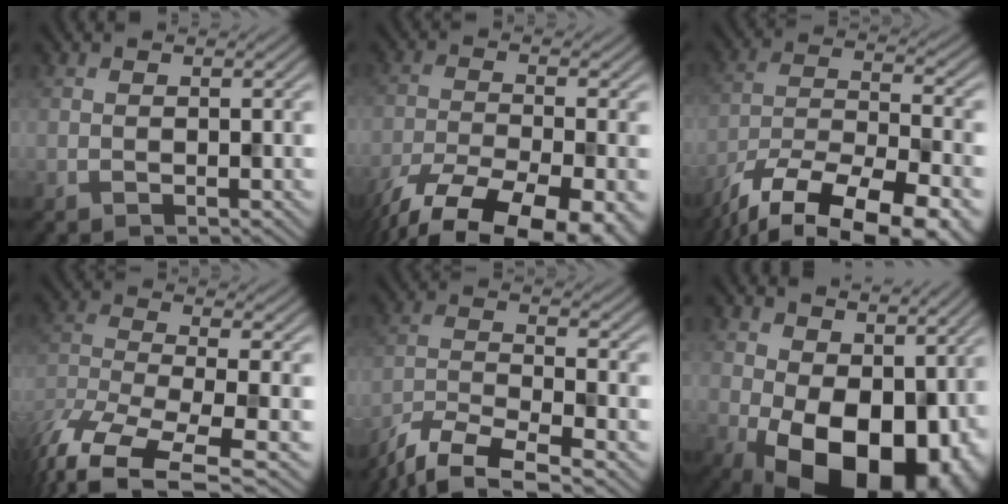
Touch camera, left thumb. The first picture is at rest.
{"total": 15.0, "force": [-10.7, 5.2, 9.1], "torque": [-0.184, -0.052, -0.146]}
{"total": 17.3, "force": [-13.2, 5.7, 9.6], "torque": [-0.178, -0.041, -0.197]}
{"total": 11.6, "force": [-8.0, 3.6, 7.6], "torque": [-0.178, -0.024, -0.148]}
{"total": 8.5, "force": [-6.7, 2.0, 4.9], "torque": [-0.106, -0.010, -0.135]}
{"total": 16.2, "force": [-0.6, 10.6, 12.2], "torque": [-0.183, -0.042, 0.010]}